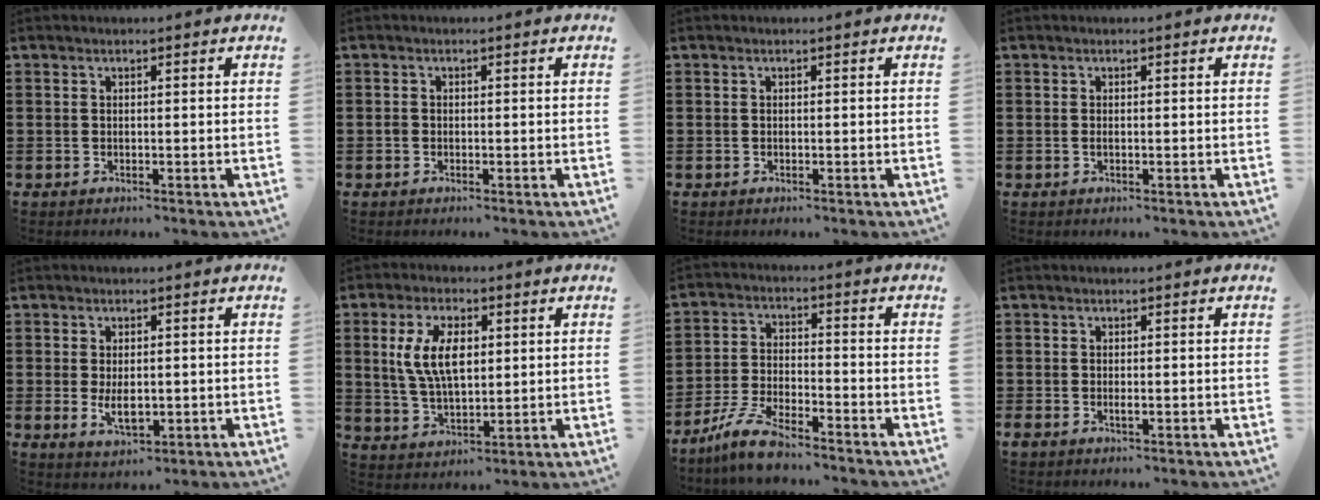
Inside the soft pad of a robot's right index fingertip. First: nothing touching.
{"total": 0.7, "force": [-0.3, 0.6, 0.3], "torque": [-0.014, 0.000, -0.009]}
{"total": 0.0}
{"total": 0.0}
{"total": 3.7, "force": [-0.1, 2.0, 3.2], "torque": [-0.059, -0.001, -0.005]}
{"total": 8.3, "force": [1.8, 4.3, 6.9], "torque": [-0.156, 0.009, 0.028]}
{"total": 6.8, "force": [-6.0, 0.7, 3.3], "torque": [-0.085, -0.008, -0.119]}
{"total": 0.9, "force": [-0.4, 0.3, 0.7], "torque": [-0.013, -0.004, -0.006]}